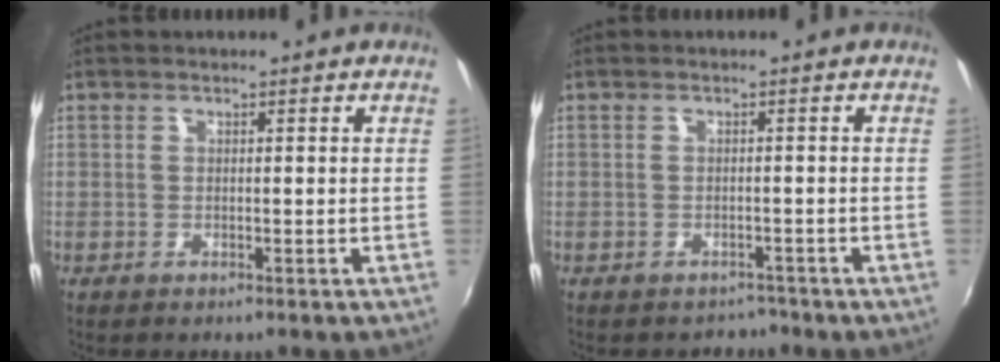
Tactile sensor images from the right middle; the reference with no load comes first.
{"total": 2.5, "force": [-2.1, 1.3, -0.3], "torque": [0.004, -0.001, -0.029]}